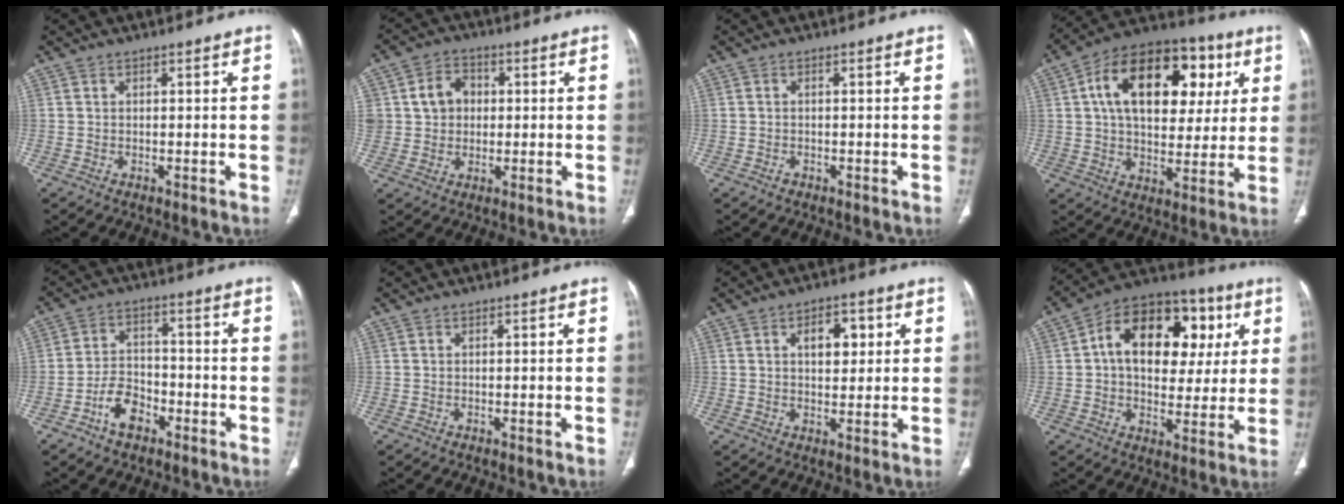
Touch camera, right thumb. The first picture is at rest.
{"total": 7.5, "force": [1.1, 6.4, 3.7], "torque": [-0.035, 0.003, 0.016]}
{"total": 0.6, "force": [-0.4, 0.4, 0.2], "torque": [-0.002, 0.001, -0.008]}
{"total": 23.8, "force": [6.9, 14.4, 17.6], "torque": [-0.244, 0.018, 0.100]}
{"total": 7.3, "force": [-4.0, 4.5, 4.0], "torque": [-0.060, 0.033, -0.073]}
{"total": 0.0}
{"total": 6.4, "force": [2.0, 3.8, 4.8], "torque": [-0.047, -0.003, 0.028]}
{"total": 21.2, "force": [5.0, 13.9, 15.2], "torque": [-0.187, 0.020, 0.070]}